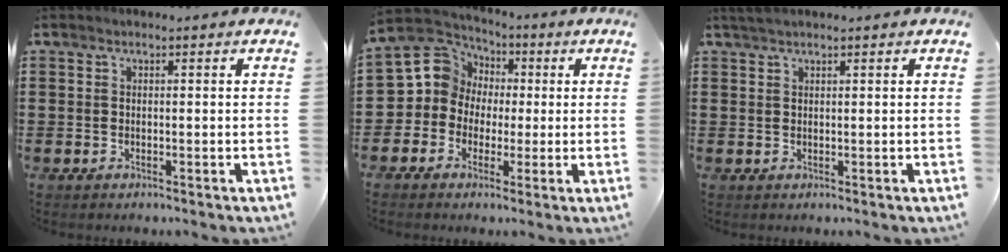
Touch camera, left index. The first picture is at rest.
{"total": 8.2, "force": [0.4, 8.0, 1.6], "torque": [-0.088, -0.005, 0.005]}
{"total": 1.1, "force": [0.8, 0.1, 0.7], "torque": [-0.014, 0.000, 0.016]}